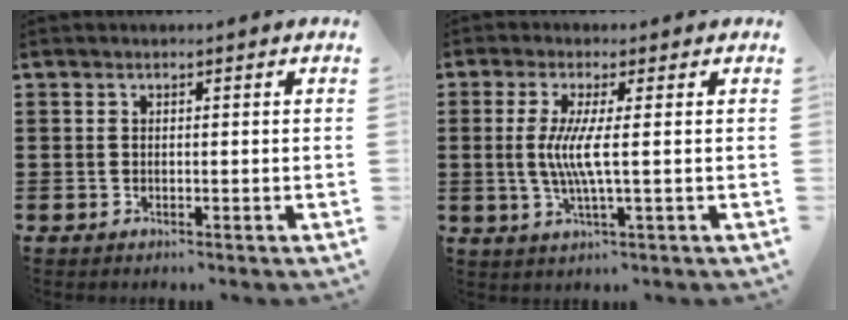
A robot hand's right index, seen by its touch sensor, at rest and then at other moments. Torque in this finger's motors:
{"motor_torque": [0.86, 0.40, 0.46, 0.19]}